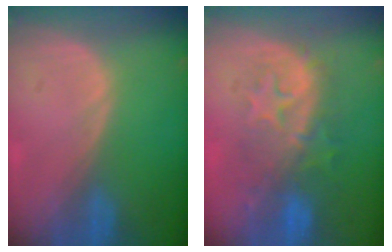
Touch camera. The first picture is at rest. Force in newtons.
{"total": 8.8, "press": 8.6, "slide": 1.8}